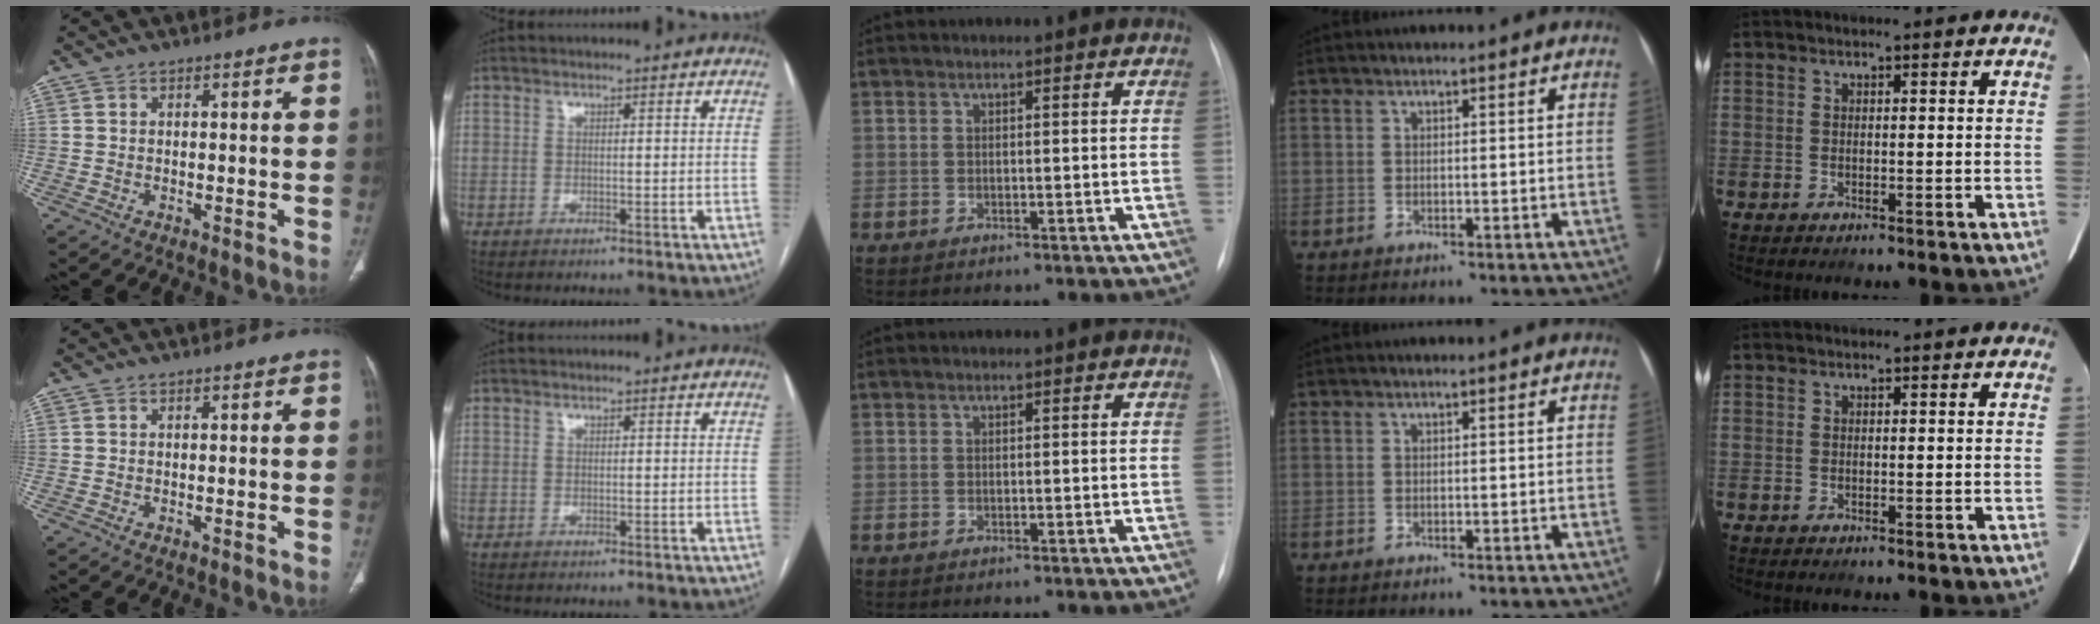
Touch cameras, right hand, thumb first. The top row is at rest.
{}